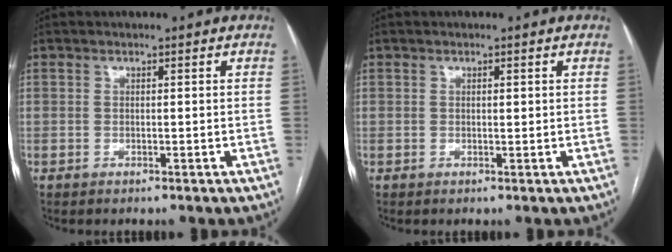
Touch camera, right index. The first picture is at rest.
{"total": 0.7, "force": [0.2, 0.2, 0.6], "torque": [-0.010, 0.000, 0.004]}